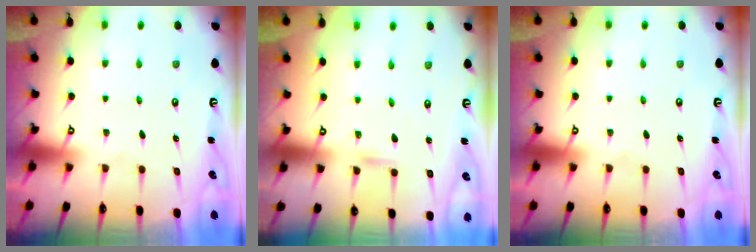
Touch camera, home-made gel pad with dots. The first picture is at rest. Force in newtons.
{"total": 1.8, "press": 1.8, "slide": 0.1}
{"total": 0.0}